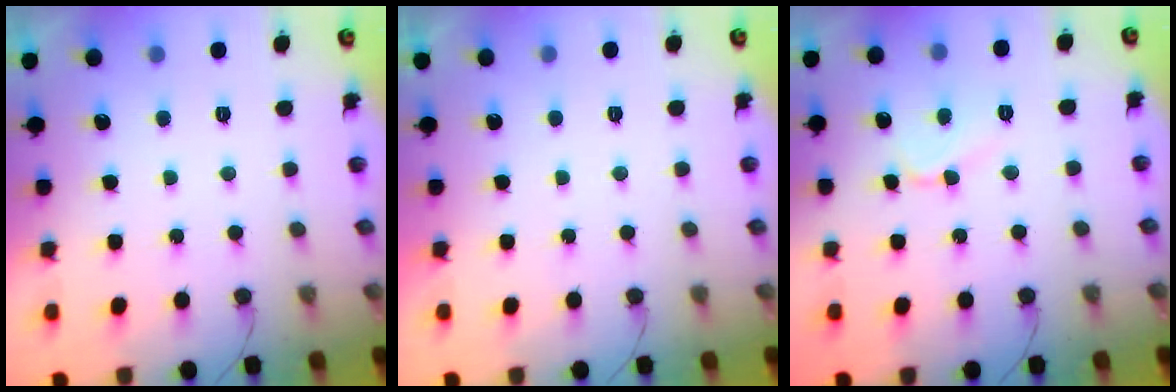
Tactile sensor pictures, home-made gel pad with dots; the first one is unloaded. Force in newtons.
{"total": 1.7, "press": 1.7, "slide": 0.1}
{"total": 5.6, "press": 5.6, "slide": 0.3}